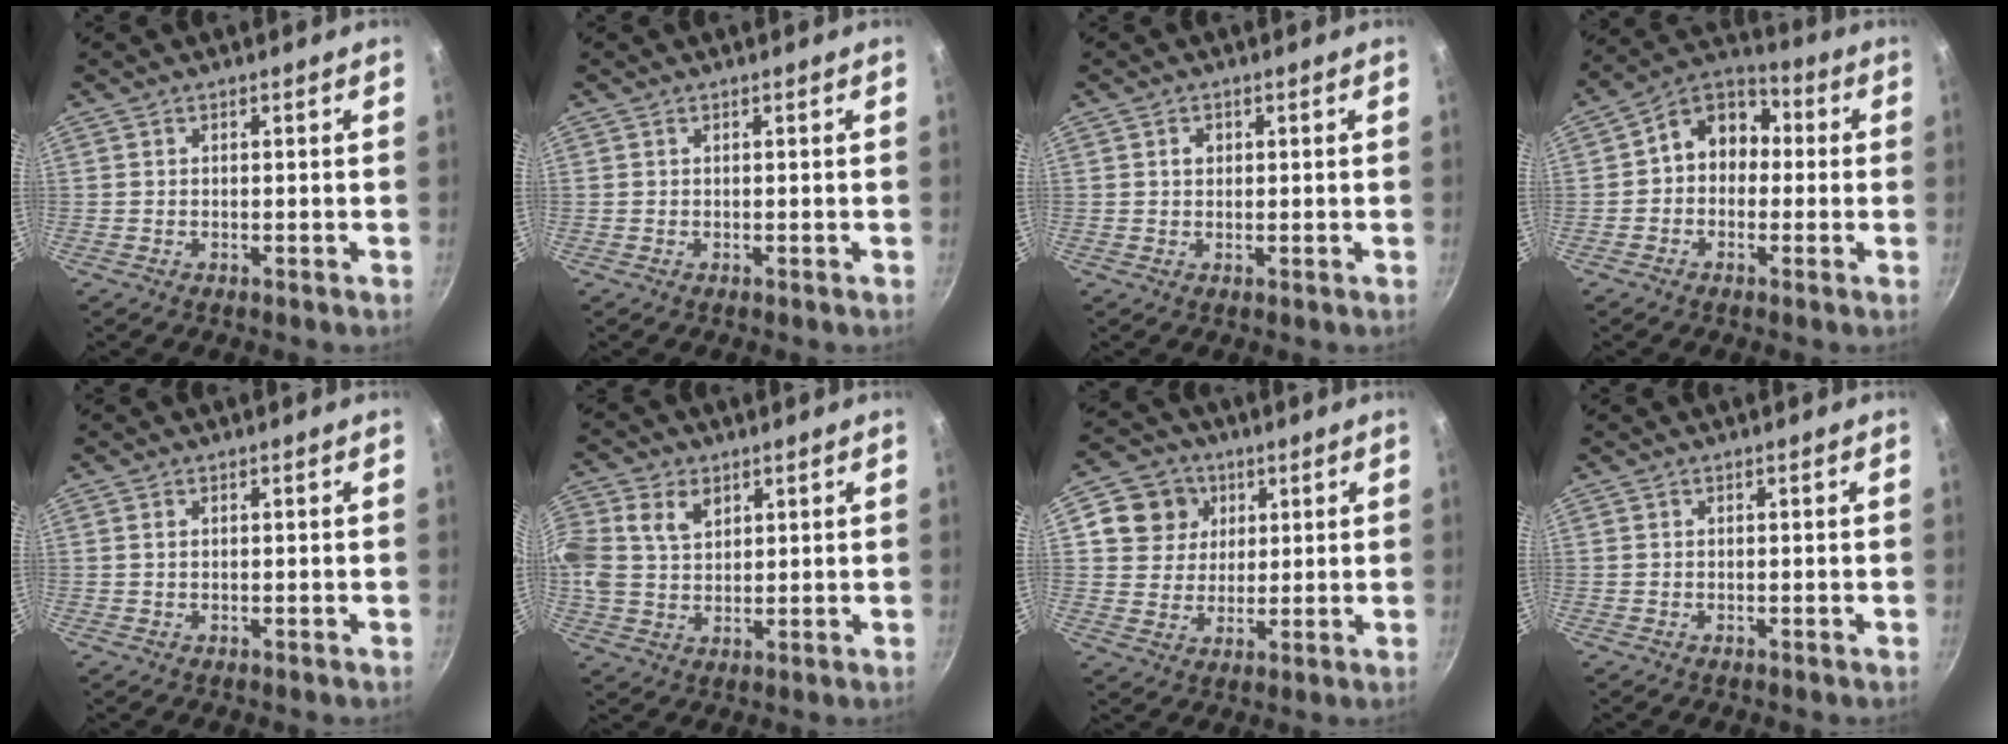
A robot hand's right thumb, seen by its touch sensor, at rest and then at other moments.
{"total": 0.0}
{"total": 1.7, "force": [0.4, 1.4, 0.9], "torque": [-0.006, 0.005, 0.006]}
{"total": 10.3, "force": [0.1, 8.2, 6.1], "torque": [-0.053, 0.035, -0.025]}
{"total": 0.6, "force": [0.2, 0.4, 0.5], "torque": [-0.009, 0.001, 0.003]}
{"total": 9.9, "force": [3.4, 7.2, 5.8], "torque": [-0.119, 0.001, 0.059]}
{"total": 9.1, "force": [3.3, 8.1, 2.8], "torque": [-0.017, -0.001, 0.051]}
{"total": 0.0}